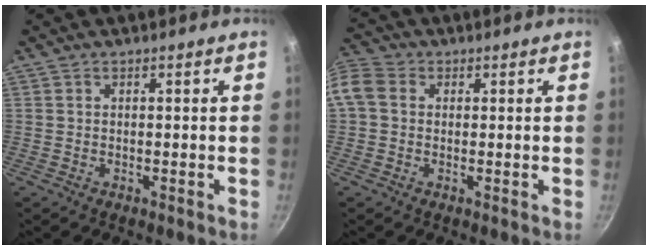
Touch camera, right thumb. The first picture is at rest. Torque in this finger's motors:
{"motor_torque": [-0.84, 1.05, 0.66, 0.00, 0.38]}